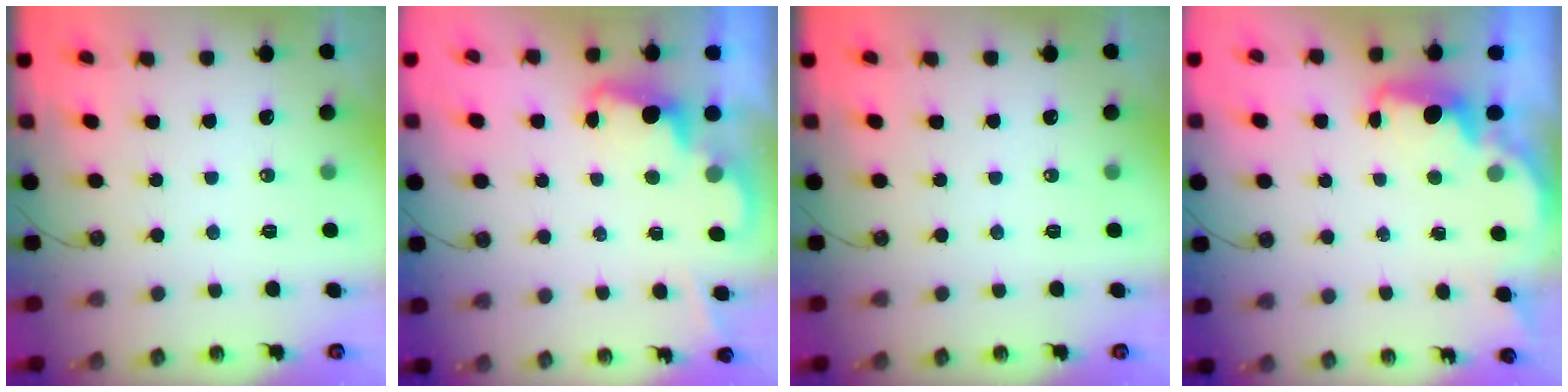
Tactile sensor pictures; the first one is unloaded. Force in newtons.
{"total": 2.3, "press": 2.3, "slide": 0.5}
{"total": 0.0}
{"total": 2.0, "press": 1.9, "slide": 0.7}